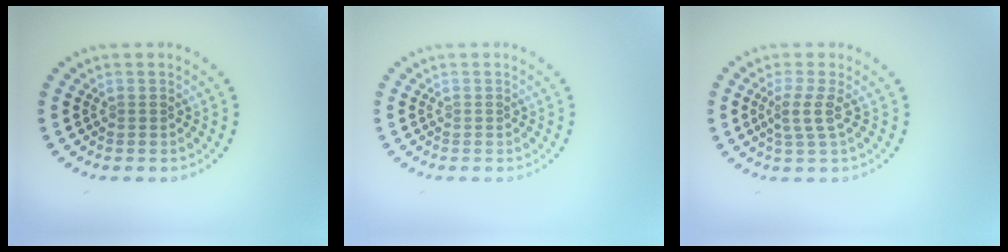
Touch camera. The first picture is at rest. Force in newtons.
{"total": 0.0}
{"total": 2.2, "press": 1.6, "slide": 1.5}